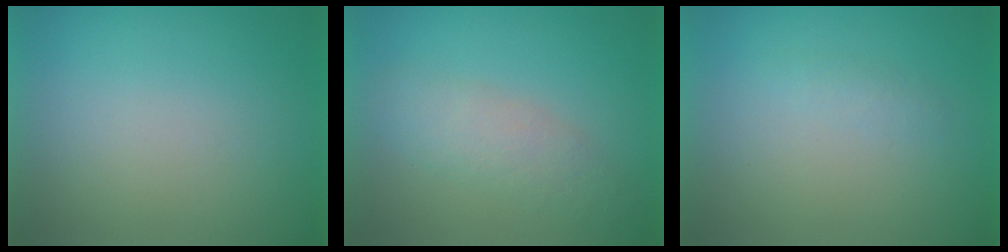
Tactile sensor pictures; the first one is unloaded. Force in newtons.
{"total": 2.8}
{"total": 1.2}